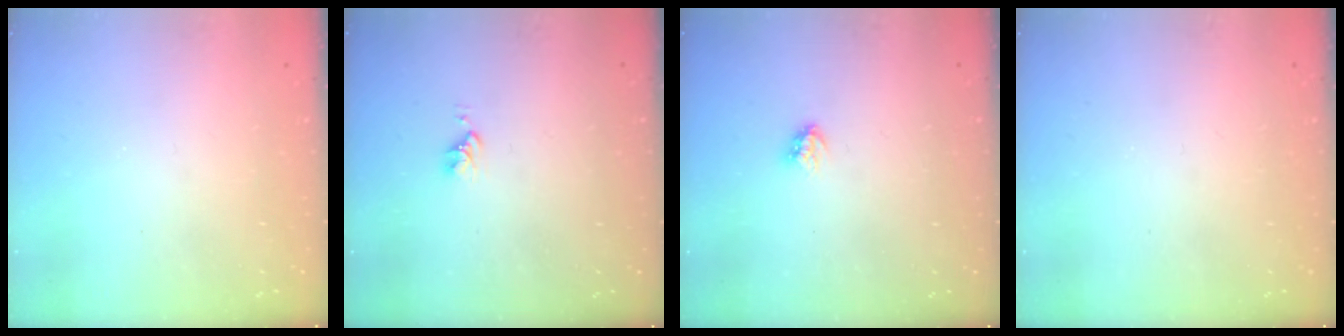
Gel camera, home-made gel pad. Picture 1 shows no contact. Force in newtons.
{"total": 2.8, "press": 2.8, "slide": 0.4}
{"total": 3.0, "press": 2.9, "slide": 0.4}
{"total": 0.0}